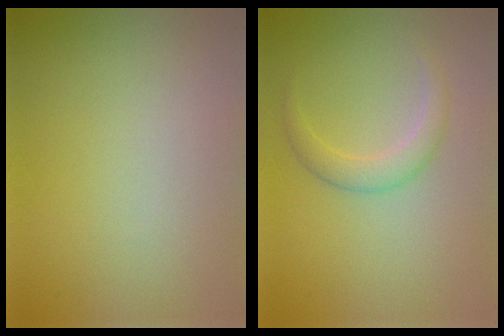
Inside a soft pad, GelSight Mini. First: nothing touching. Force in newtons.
{"total": 2.0, "press": 2.0, "slide": 0.0}